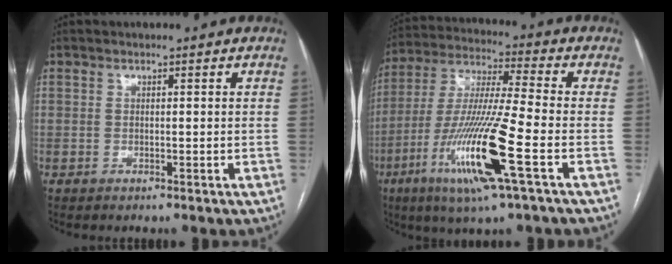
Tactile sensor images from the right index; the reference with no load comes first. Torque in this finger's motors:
{"motor_torque": [2.14, 0.00, 0.68, 0.21]}